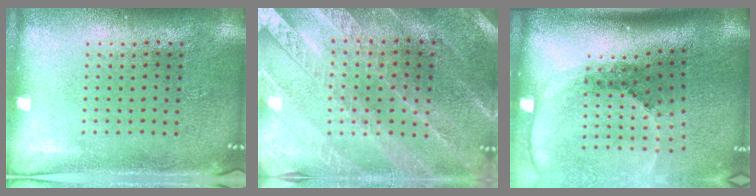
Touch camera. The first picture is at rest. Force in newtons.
{"total": 2.4, "press": 2.4, "slide": 0.4}
{"total": 2.6, "press": 1.9, "slide": 1.8}